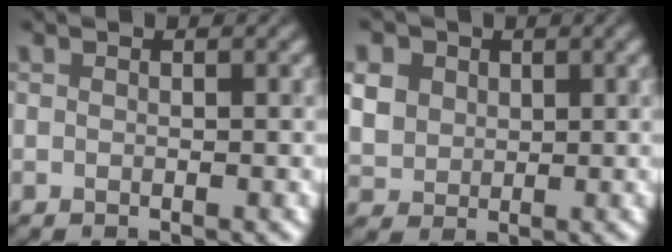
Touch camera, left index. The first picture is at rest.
{"total": 5.7, "force": [2.0, 4.6, 2.5], "torque": [-0.087, 0.018, 0.038]}